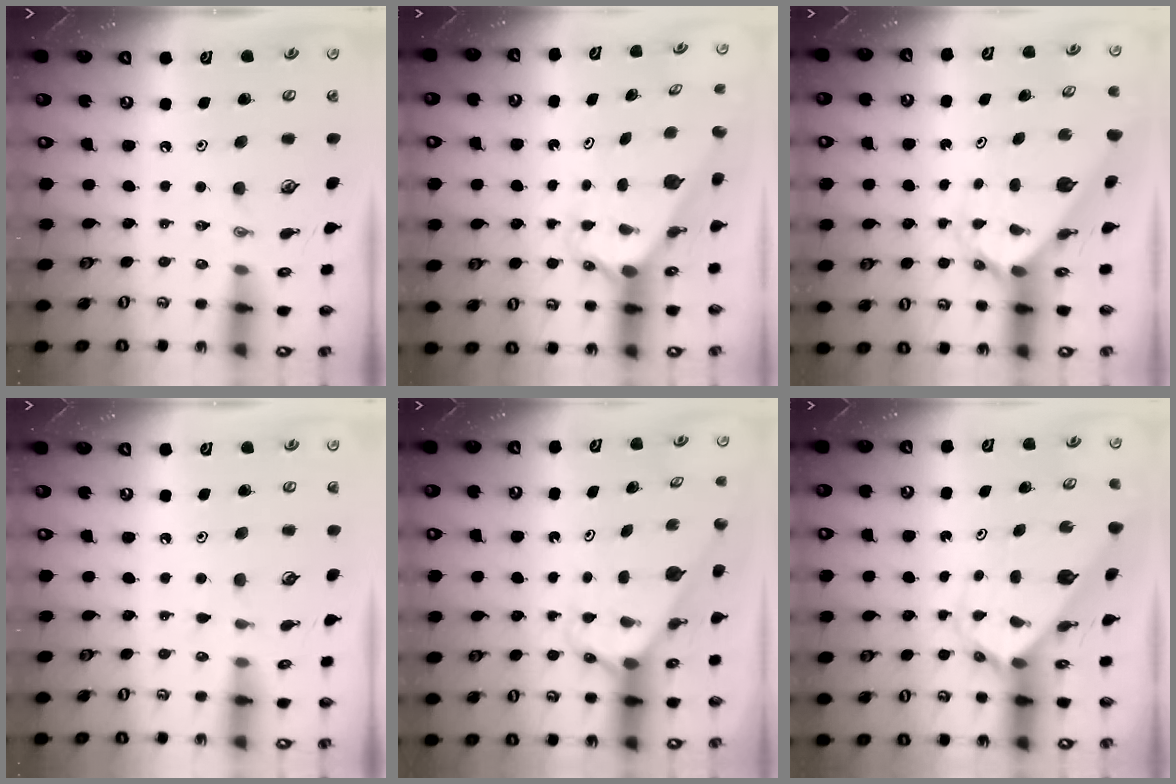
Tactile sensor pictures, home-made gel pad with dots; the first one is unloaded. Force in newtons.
{"total": 2.7, "press": 2.7, "slide": 0.1}
{"total": 2.4, "press": 2.4, "slide": 0.2}
{"total": 5.6, "press": 5.5, "slide": 0.7}
{"total": 2.7, "press": 2.7, "slide": 0.2}
{"total": 2.9, "press": 2.9, "slide": 0.2}